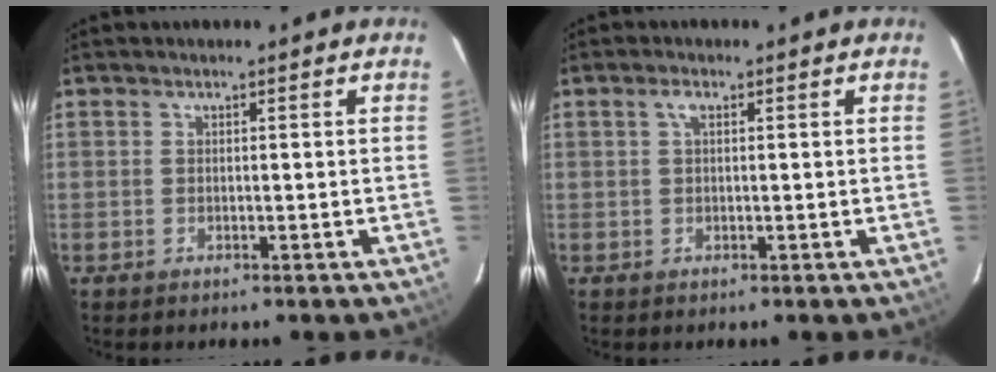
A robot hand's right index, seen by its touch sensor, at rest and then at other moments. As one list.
[{"total": 1.4, "force": [0.6, 0.5, 1.2], "torque": [-0.024, 0.005, 0.009]}]